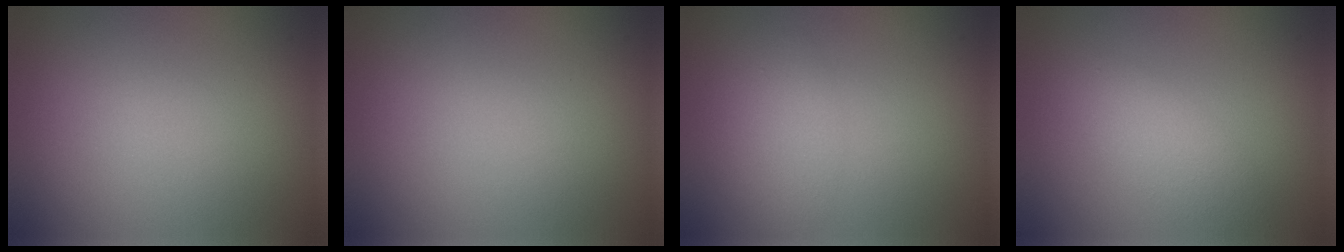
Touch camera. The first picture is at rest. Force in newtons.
{"total": 0.0}
{"total": 1.9, "press": 1.9, "slide": 0.1}
{"total": 2.9, "press": 2.9, "slide": 0.1}